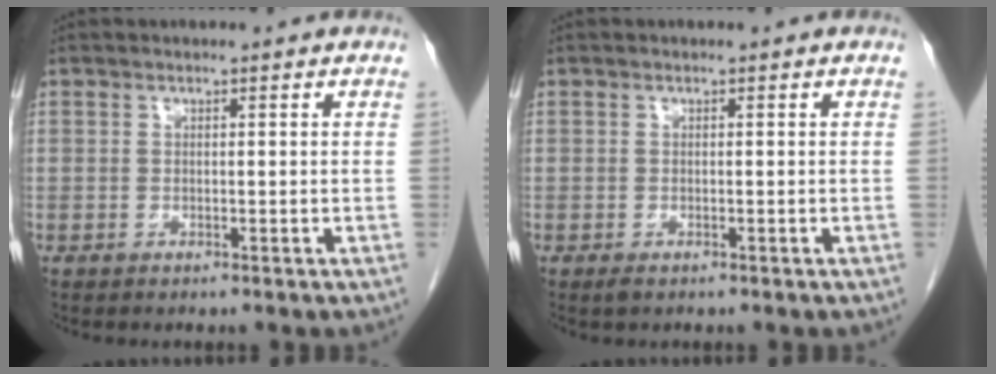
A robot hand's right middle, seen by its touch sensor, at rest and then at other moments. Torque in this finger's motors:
{"motor_torque": [0.40, -0.15, 0.02, 0.02]}